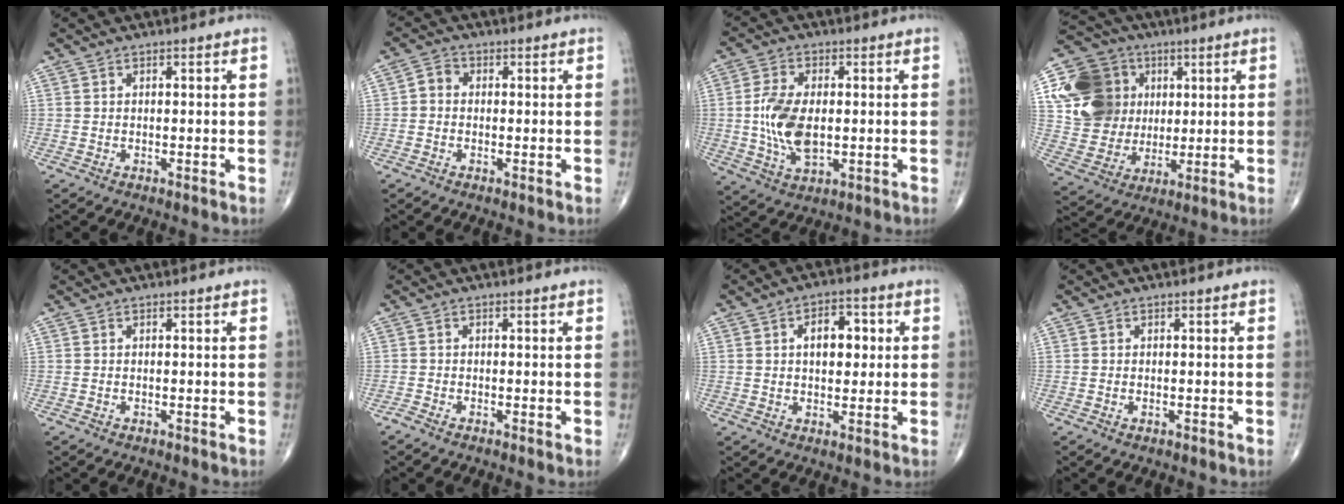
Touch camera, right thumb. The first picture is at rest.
{"total": 2.6, "force": [-0.2, 2.2, 1.4], "torque": [-0.013, 0.008, -0.015]}
{"total": 10.9, "force": [-0.2, 6.0, 9.1], "torque": [-0.179, -0.004, 0.001]}
{"total": 16.9, "force": [4.0, 14.8, 7.0], "torque": [-0.103, 0.007, 0.080]}
{"total": 0.0}
{"total": 1.2, "force": [-0.9, 0.2, 0.8], "torque": [-0.021, -0.005, -0.023]}
{"total": 7.5, "force": [1.4, 4.5, 5.8], "torque": [-0.060, 0.009, 0.018]}
{"total": 0.5, "force": [-0.2, 0.2, 0.4], "torque": [-0.008, -0.002, -0.004]}